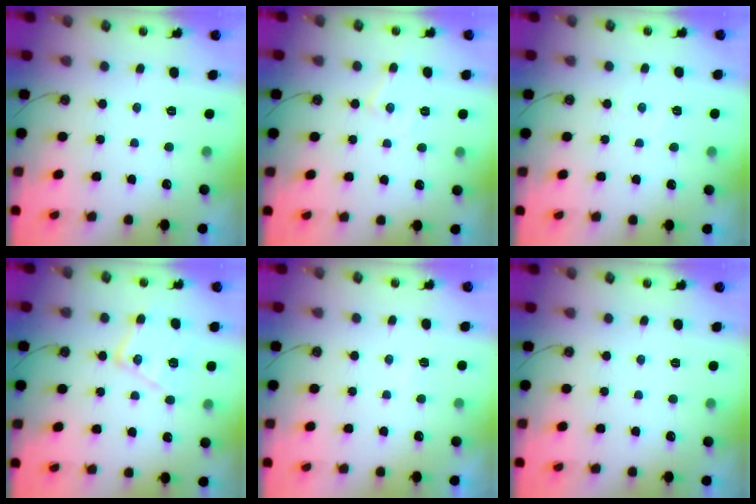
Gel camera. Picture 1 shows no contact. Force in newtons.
{"total": 6.2, "press": 6.2, "slide": 0.5}
{"total": 3.7, "press": 3.7, "slide": 0.6}
{"total": 13.5, "press": 13.5, "slide": 1.1}
{"total": 3.4, "press": 3.3, "slide": 0.5}
{"total": 0.0}